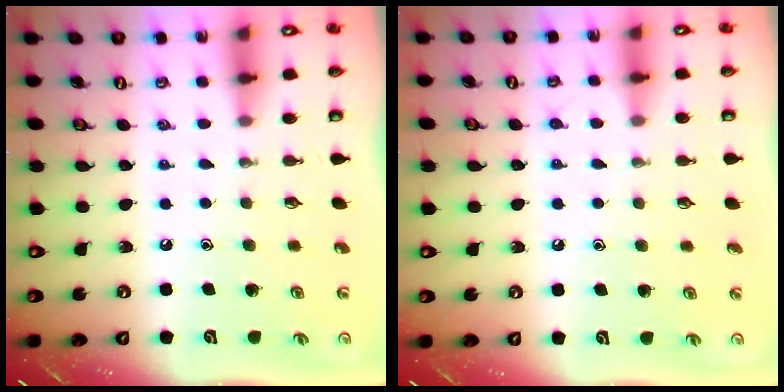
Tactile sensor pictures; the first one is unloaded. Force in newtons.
{"total": 4.3, "press": 4.2, "slide": 0.6}